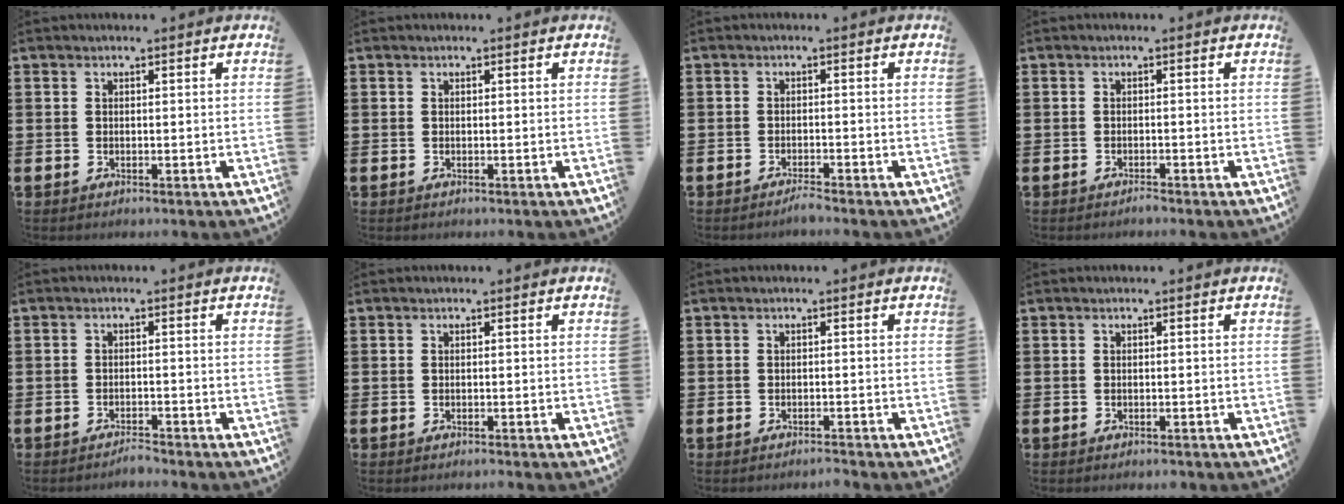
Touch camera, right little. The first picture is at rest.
{"total": 0.0}
{"total": 1.3, "force": [-1.2, -0.1, 0.4], "torque": [-0.007, 0.000, -0.024]}
{"total": 0.7, "force": [-0.7, 0.0, 0.2], "torque": [-0.005, -0.003, -0.015]}
{"total": 1.5, "force": [-1.4, 0.0, 0.1], "torque": [-0.006, 0.003, -0.029]}
{"total": 0.0}
{"total": 0.8, "force": [-0.8, 0.0, 0.2], "torque": [-0.004, -0.002, -0.017]}
{"total": 0.0}